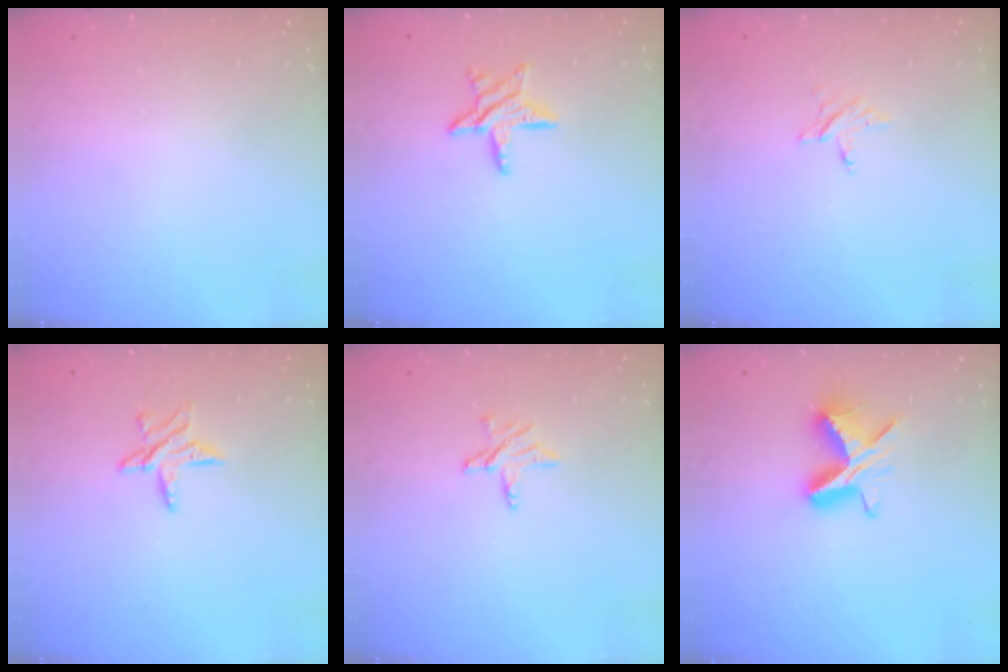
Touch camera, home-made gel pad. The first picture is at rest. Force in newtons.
{"total": 8.7, "press": 8.6, "slide": 1.0}
{"total": 2.4, "press": 2.4, "slide": 0.2}
{"total": 8.1, "press": 8.1, "slide": 0.4}
{"total": 5.4, "press": 5.4, "slide": 0.5}
{"total": 9.4, "press": 9.4, "slide": 0.3}